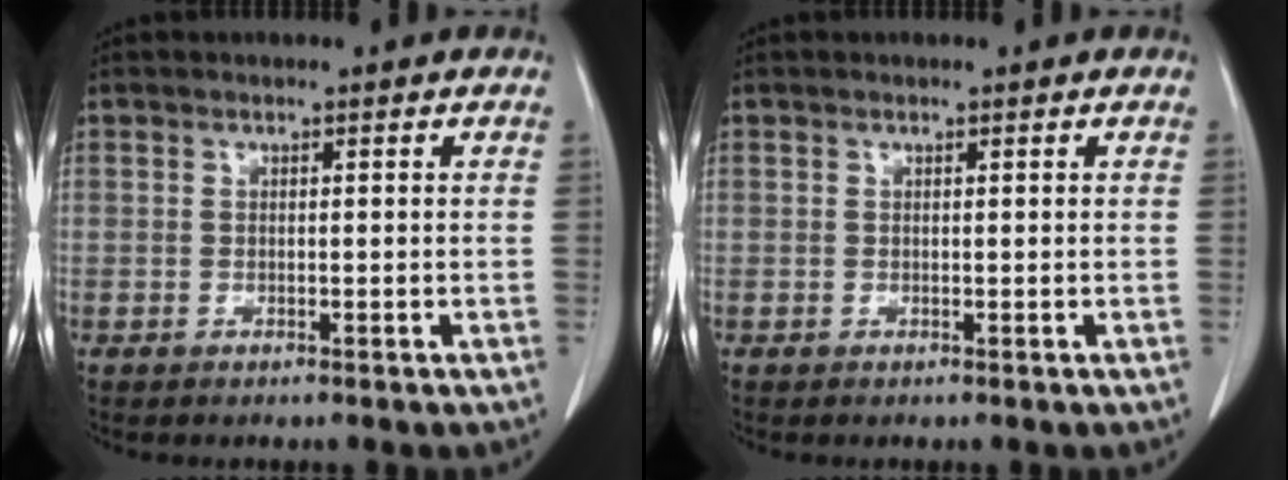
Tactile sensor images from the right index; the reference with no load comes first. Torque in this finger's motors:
{"motor_torque": [0.05, -0.01, 0.01, 0.01]}